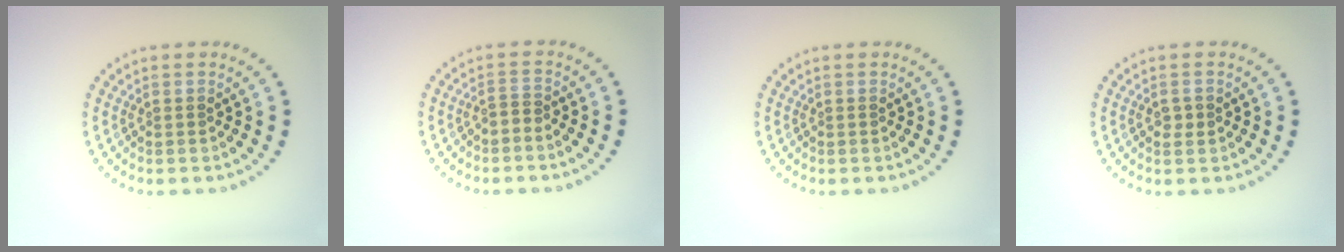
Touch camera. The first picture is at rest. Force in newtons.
{"total": 0.7, "press": 0.5, "slide": 0.5}
{"total": 0.0}
{"total": 1.1, "press": 1.1, "slide": 0.1}